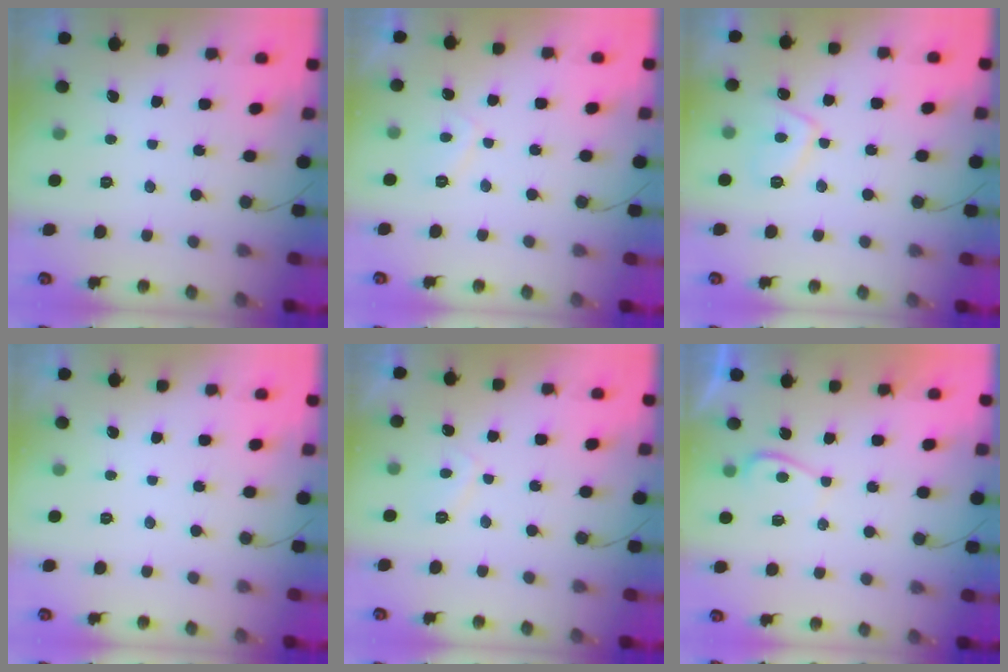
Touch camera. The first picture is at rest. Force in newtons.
{"total": 2.5, "press": 2.4, "slide": 0.8}
{"total": 7.2, "press": 7.1, "slide": 1.1}
{"total": 0.0}
{"total": 2.5, "press": 2.4, "slide": 0.8}
{"total": 1.2, "press": 1.1, "slide": 0.6}